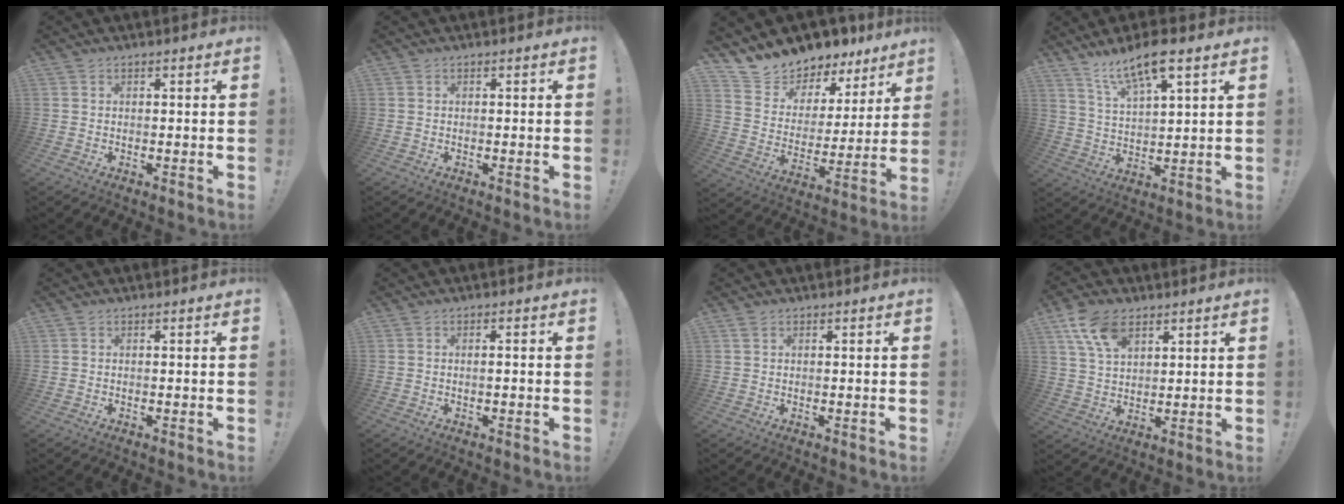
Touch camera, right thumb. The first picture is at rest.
{"total": 0.0}
{"total": 9.6, "force": [8.8, 3.8, 0.1], "torque": [-0.027, -0.089, 0.160]}
{"total": 11.8, "force": [8.3, 2.8, 7.8], "torque": [-0.140, -0.039, 0.141]}
{"total": 0.0}
{"total": 1.2, "force": [-0.4, 0.0, 1.2], "torque": [-0.019, -0.001, -0.010]}
{"total": 0.9, "force": [0.5, 0.6, 0.5], "torque": [-0.013, 0.003, 0.011]}
{"total": 10.9, "force": [6.3, 6.1, 6.5], "torque": [-0.120, -0.015, 0.123]}